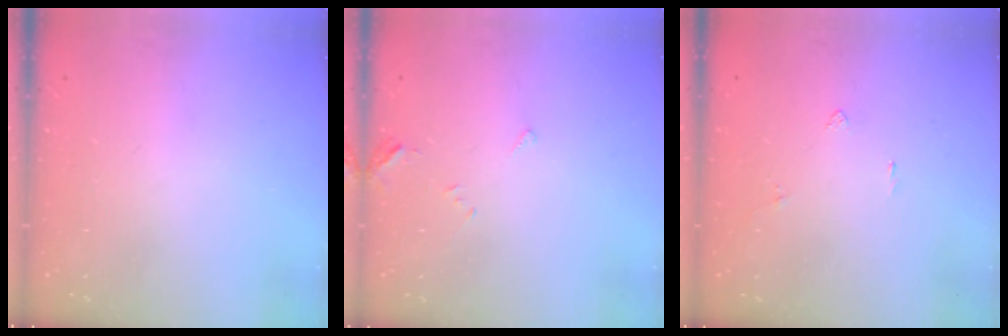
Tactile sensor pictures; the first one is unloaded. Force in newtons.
{"total": 5.1, "press": 5.1, "slide": 0.5}
{"total": 2.0, "press": 2.0, "slide": 0.5}